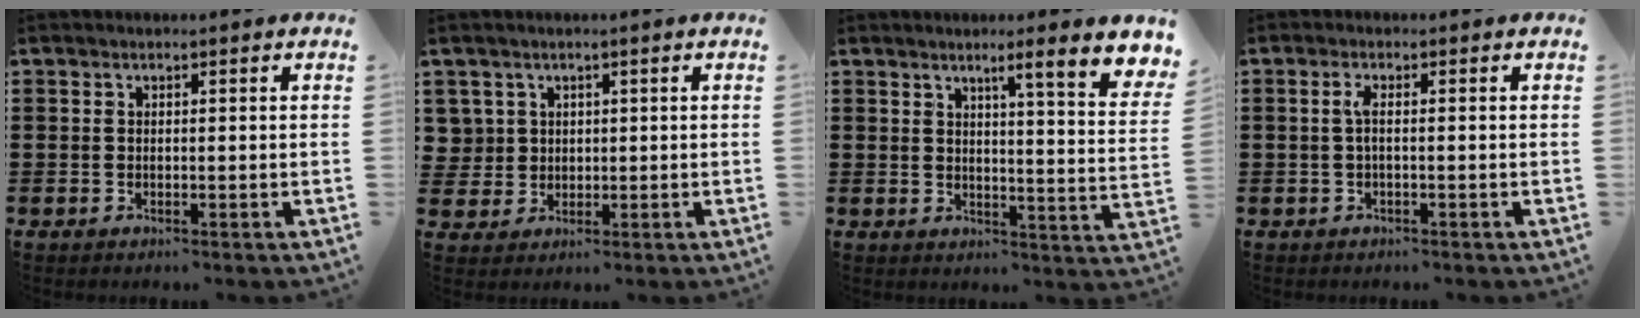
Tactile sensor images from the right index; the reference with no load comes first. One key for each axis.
{"total": 3.1, "fx": 0.9, "fy": 3.0, "fz": 0.0, "tx": -0.018, "ty": 0.011, "tz": 0.016}
{"total": 5.5, "fx": 3.3, "fy": -0.4, "fz": 4.4, "tx": -0.075, "ty": -0.030, "tz": 0.041}
{"total": 1.7, "fx": -0.2, "fy": 0.2, "fz": 1.7, "tx": -0.042, "ty": -0.003, "tz": -0.006}